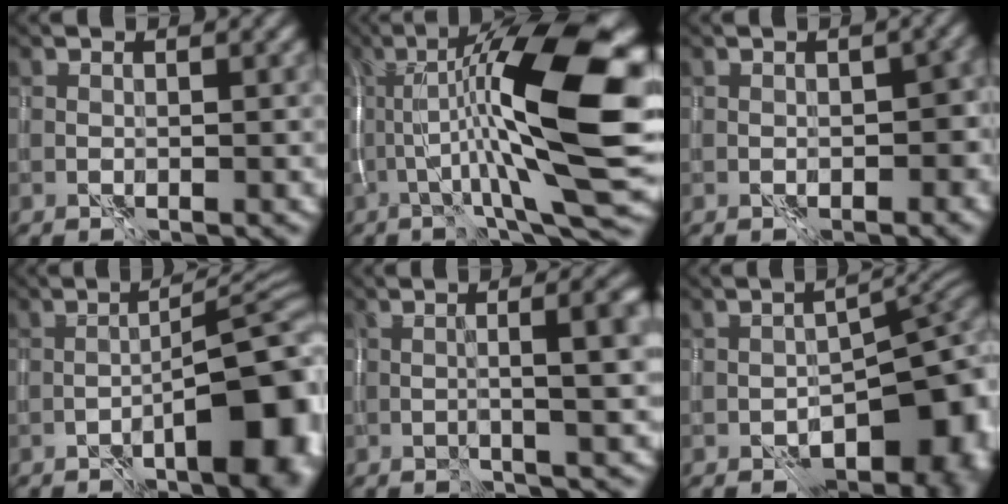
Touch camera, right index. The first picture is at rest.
{"total": 15.7, "force": [-0.1, 3.2, 15.4], "torque": [-0.235, 0.036, -0.012]}
{"total": 4.1, "force": [-1.0, 2.4, 3.2], "torque": [-0.036, 0.000, -0.011]}
{"total": 9.7, "force": [-3.7, 2.9, 8.5], "torque": [-0.100, 0.014, -0.050]}
{"total": 5.8, "force": [0.2, 1.5, 5.6], "torque": [-0.065, 0.008, 0.001]}
{"total": 11.0, "force": [-4.9, 5.6, 8.1], "torque": [-0.071, -0.003, -0.076]}